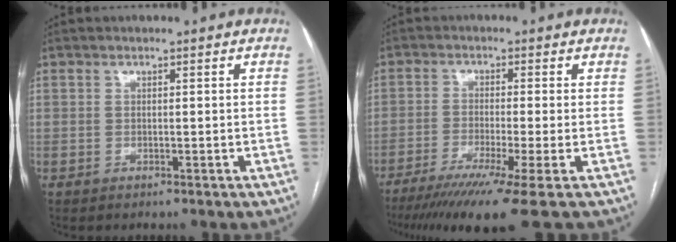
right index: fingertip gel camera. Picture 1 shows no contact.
{"total": 11.3, "force": [-8.1, -1.8, 7.6], "torque": [-0.108, -0.033, -0.125]}